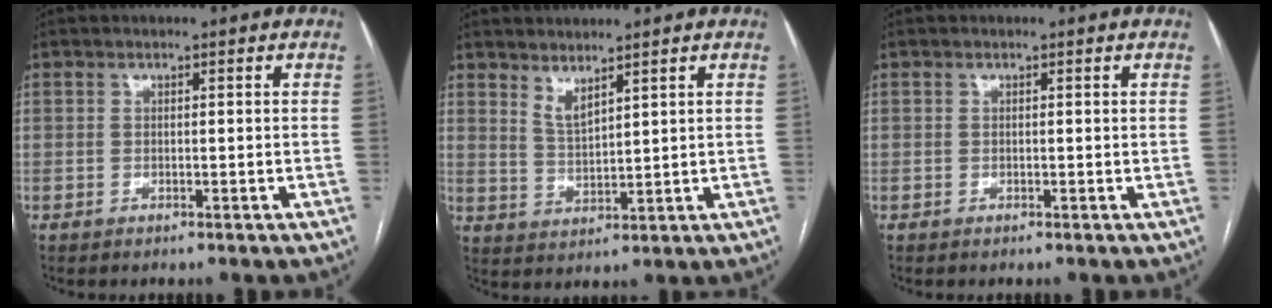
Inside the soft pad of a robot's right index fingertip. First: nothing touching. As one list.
[{"total": 3.3, "force": [2.7, 0.5, 1.8], "torque": [-0.037, -0.015, 0.063]}, {"total": 0.0}]